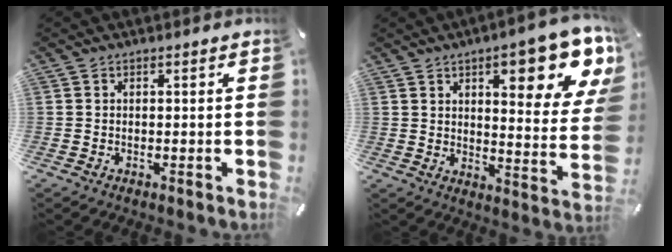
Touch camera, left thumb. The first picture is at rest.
{"total": 15.7, "force": [9.0, 5.1, 11.8], "torque": [-0.151, -0.055, 0.141]}